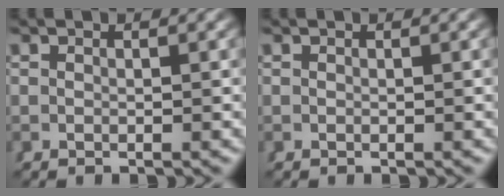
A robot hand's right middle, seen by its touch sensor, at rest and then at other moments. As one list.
[{"total": 0.0}]